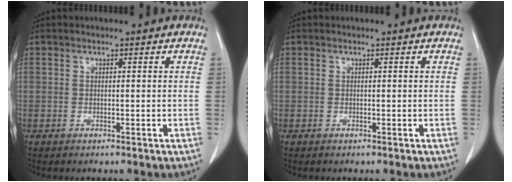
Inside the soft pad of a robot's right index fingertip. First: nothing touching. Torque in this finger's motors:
{"motor_torque": [0.00, 0.00, 0.00, 0.00]}